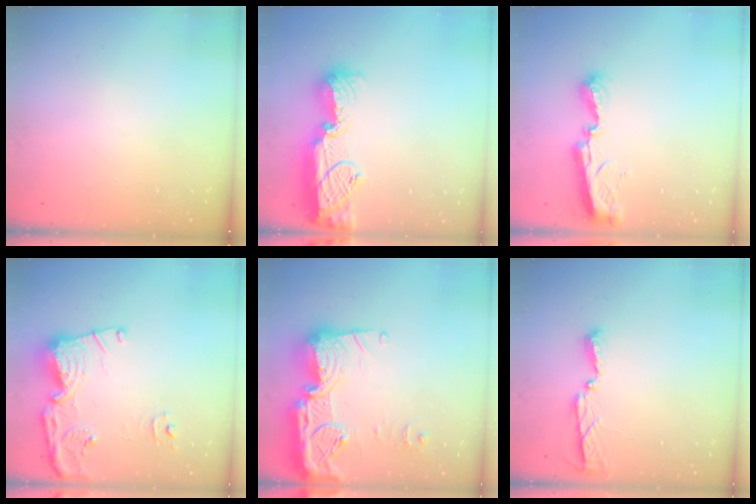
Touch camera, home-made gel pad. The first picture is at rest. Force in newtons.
{"total": 17.4, "press": 16.6, "slide": 5.5}
{"total": 9.1, "press": 9.1, "slide": 0.6}
{"total": 16.3, "press": 16.2, "slide": 1.5}
{"total": 23.2, "press": 23.1, "slide": 2.1}
{"total": 4.0, "press": 4.0, "slide": 0.5}